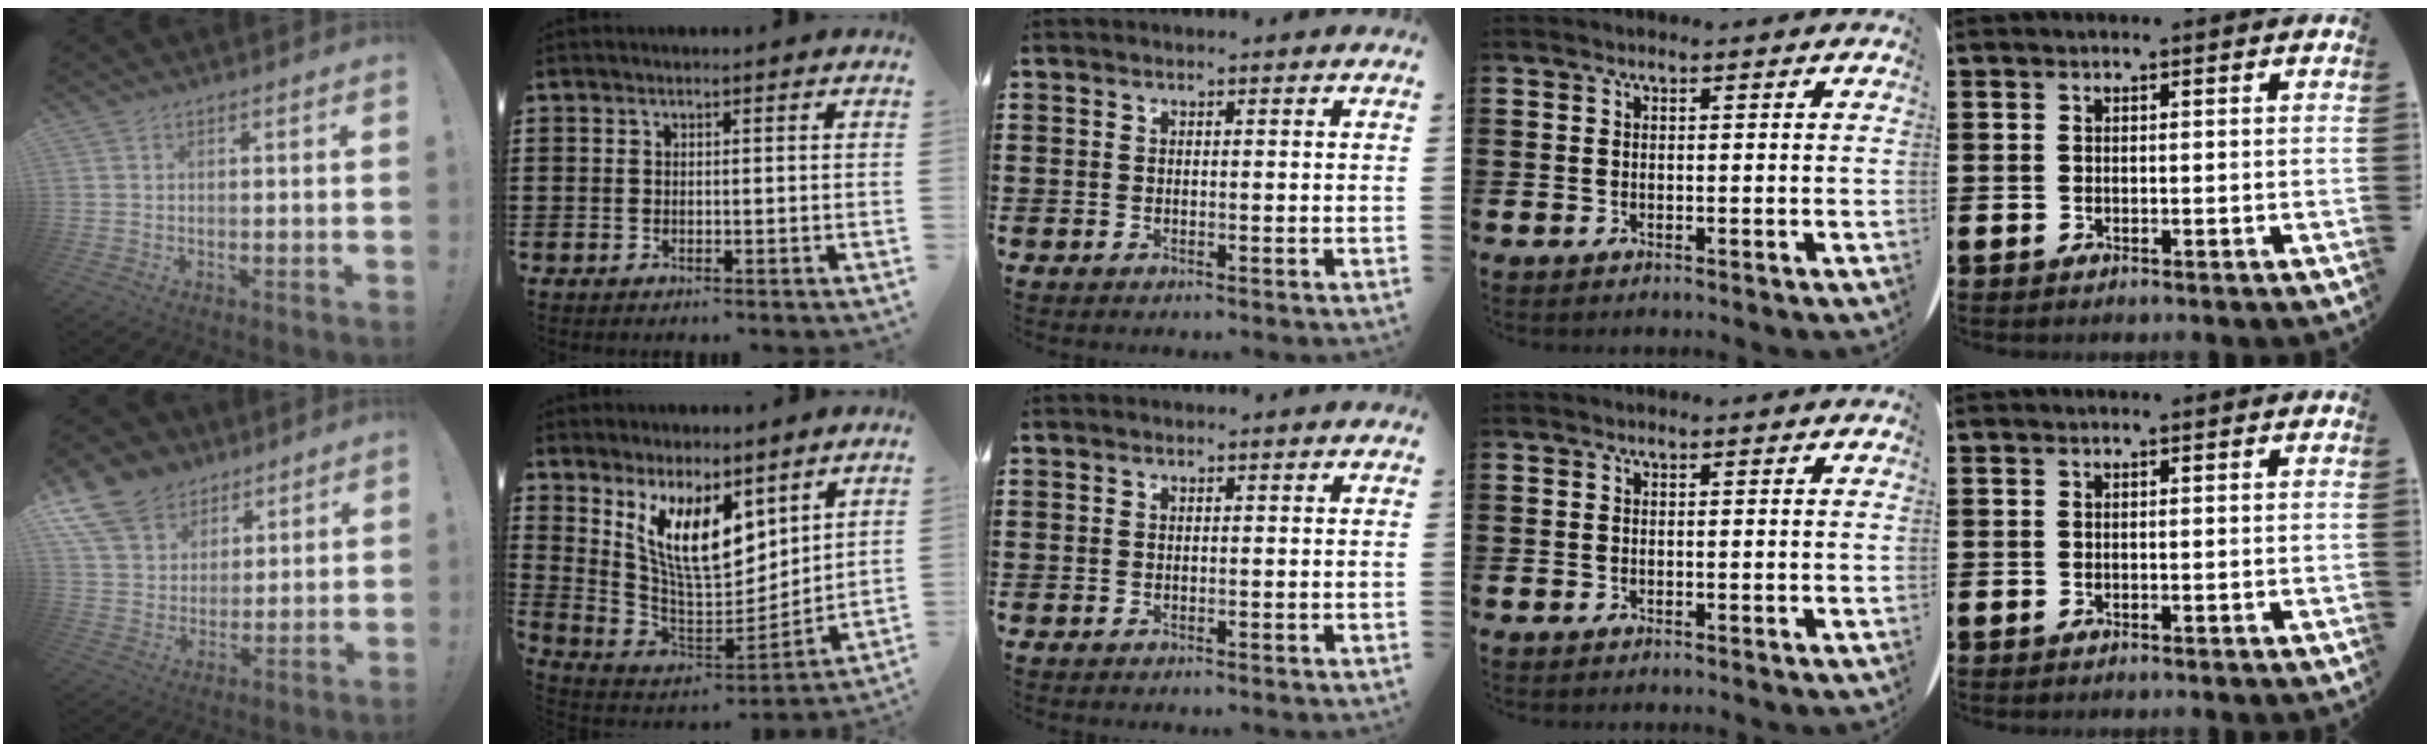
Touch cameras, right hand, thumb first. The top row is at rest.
{"thumb": {"total": 13.1, "force": [8.3, 9.3, 3.8], "torque": [-0.066, -0.057, 0.163]}, "index": {"total": 10.8, "force": [6.0, 4.3, 7.8], "torque": [-0.170, -0.024, 0.115]}}